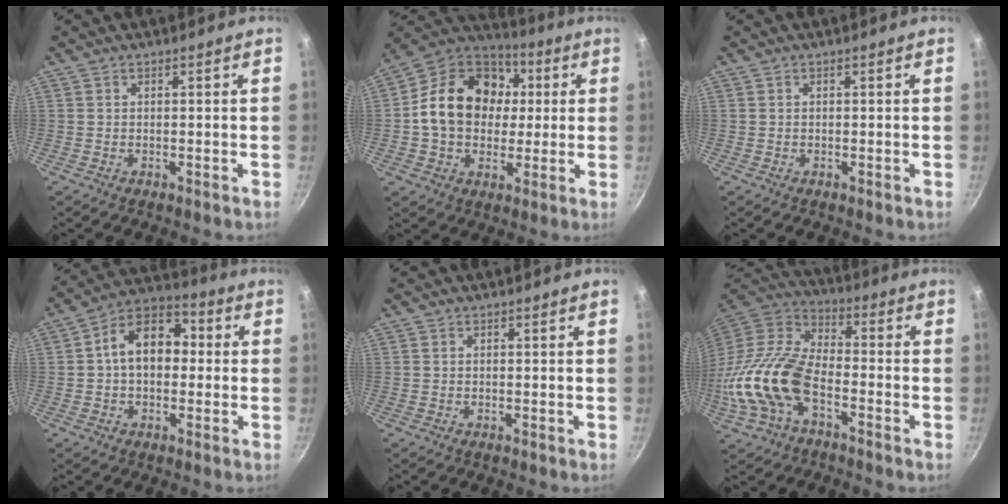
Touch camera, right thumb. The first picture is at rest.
{"total": 19.7, "force": [2.0, 15.5, 12.1], "torque": [-0.182, 0.029, 0.022]}
{"total": 0.0}
{"total": 12.6, "force": [0.8, 8.6, 9.1], "torque": [-0.100, 0.037, -0.007]}
{"total": 0.0}
{"total": 18.4, "force": [-5.9, 10.4, 13.9], "torque": [-0.273, 0.043, -0.127]}